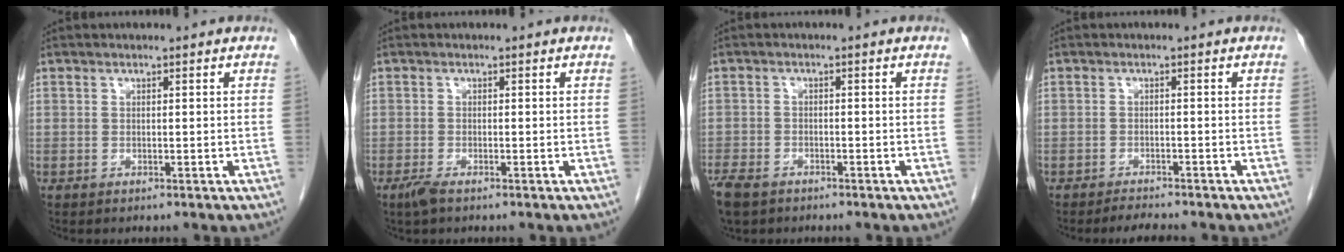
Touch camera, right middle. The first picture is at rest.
{"total": 1.8, "force": [-1.3, 0.3, 1.2], "torque": [-0.033, -0.005, -0.024]}
{"total": 6.0, "force": [-4.4, 3.0, 2.6], "torque": [-0.055, -0.009, -0.074]}
{"total": 2.3, "force": [-2.2, -0.1, 0.7], "torque": [-0.020, -0.011, -0.036]}